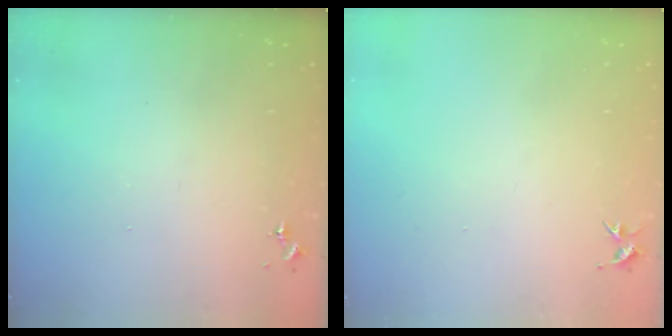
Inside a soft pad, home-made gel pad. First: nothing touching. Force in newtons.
{"total": 3.4, "press": 3.4, "slide": 0.4}